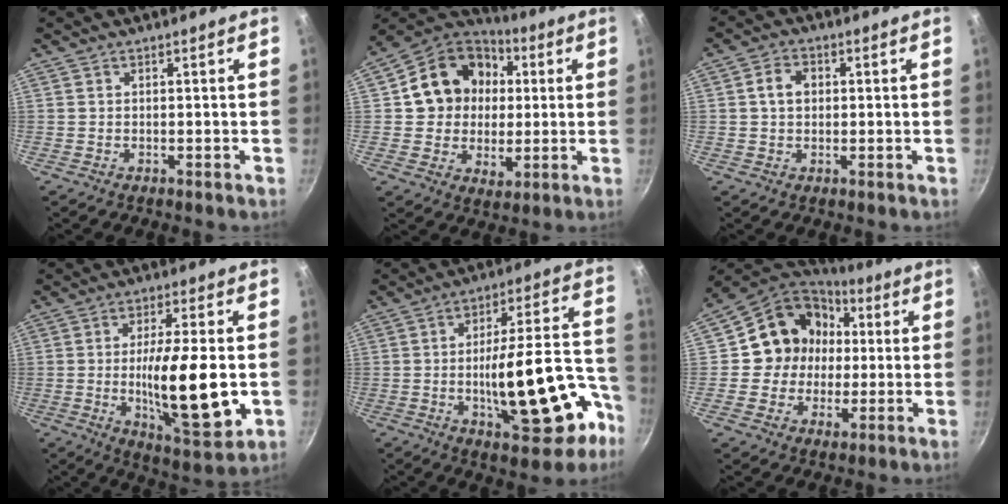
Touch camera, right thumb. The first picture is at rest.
{"total": 17.8, "force": [3.3, 14.9, 9.1], "torque": [-0.126, 0.013, 0.049]}
{"total": 4.4, "force": [0.6, 3.4, 2.7], "torque": [-0.032, 0.010, 0.004]}
{"total": 18.2, "force": [-2.1, 5.2, 17.3], "torque": [-0.276, -0.008, -0.027]}
{"total": 22.3, "force": [-7.3, 8.5, 19.3], "torque": [-0.248, 0.051, -0.094]}
{"total": 16.3, "force": [2.0, 14.4, 7.2], "torque": [-0.098, 0.021, 0.023]}